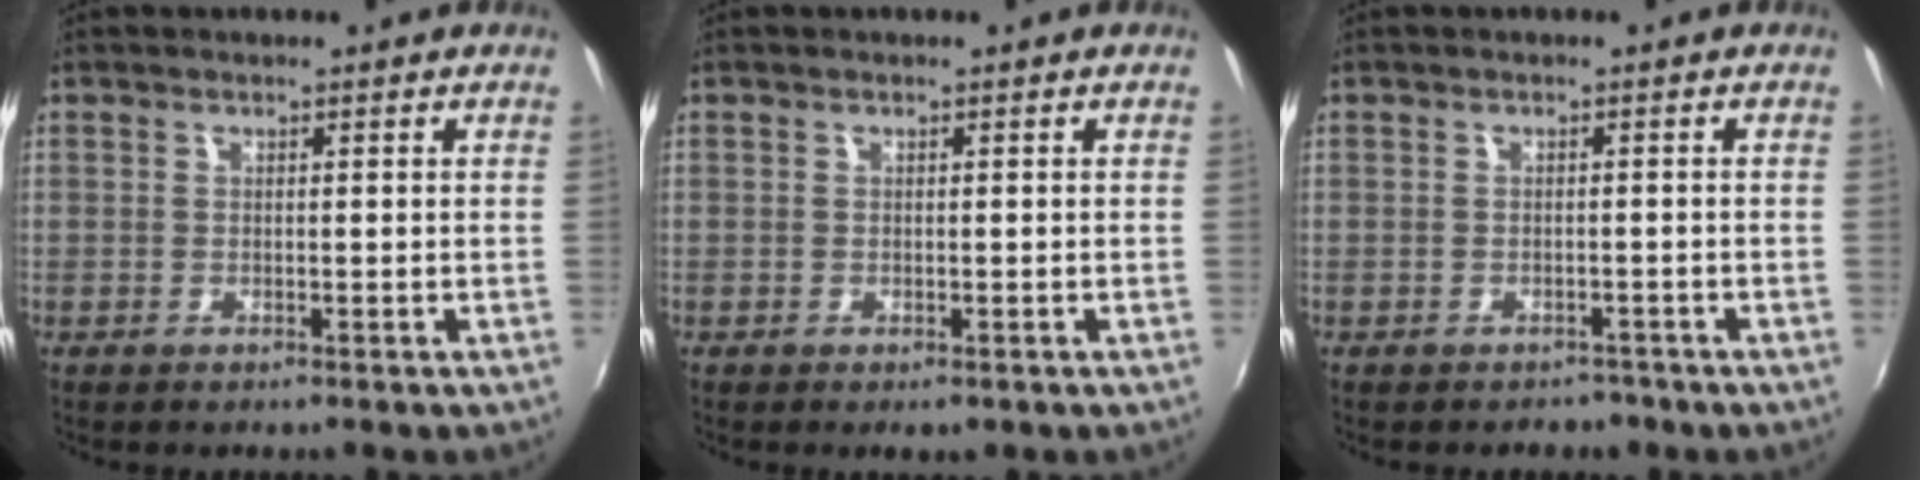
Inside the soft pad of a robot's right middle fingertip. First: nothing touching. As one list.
[{"total": 0.7, "force": [-0.3, 0.5, 0.5], "torque": [-0.010, -0.005, -0.004]}, {"total": 3.7, "force": [-3.0, 2.0, 0.6], "torque": [-0.011, -0.006, -0.037]}]